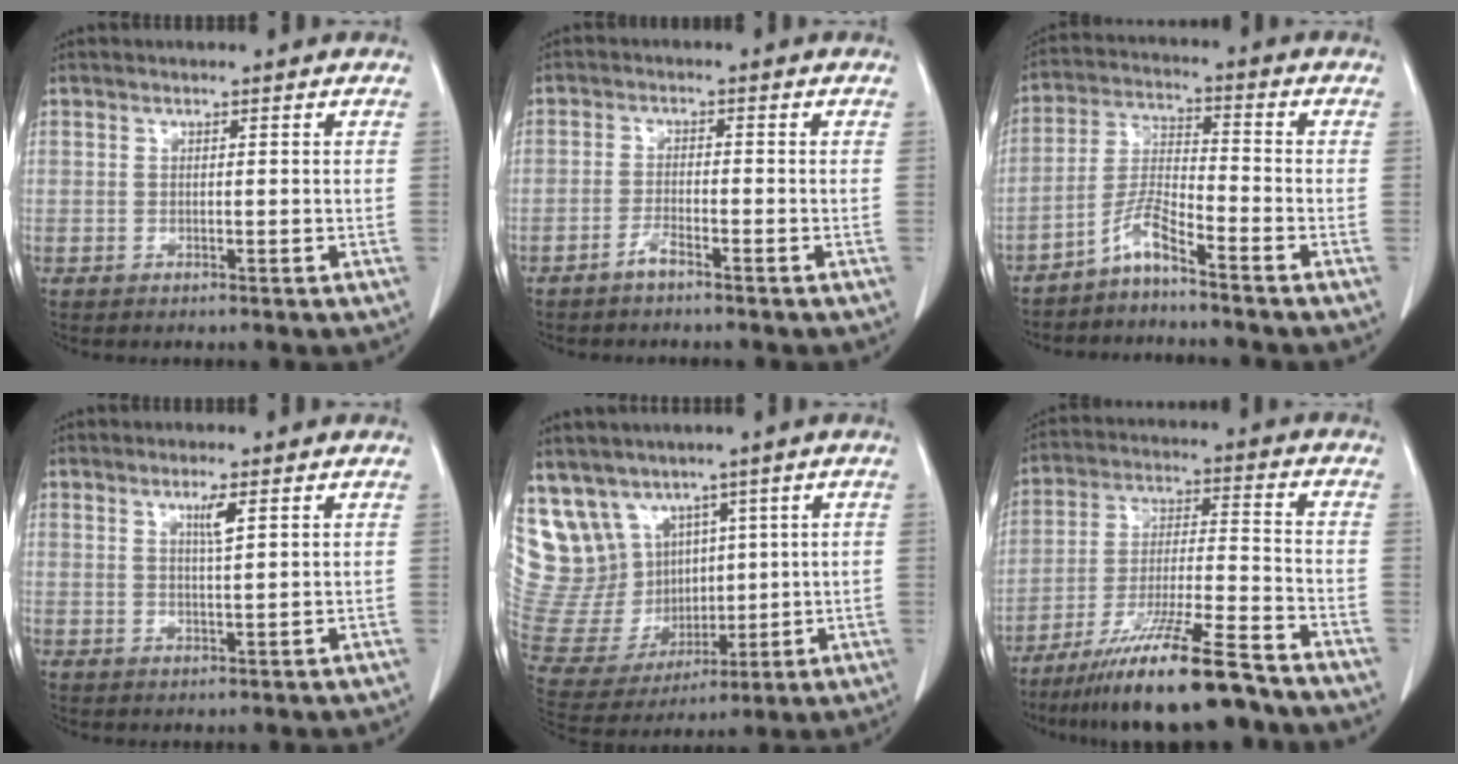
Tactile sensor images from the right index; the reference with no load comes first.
{"total": 1.9, "force": [-1.6, 0.2, 1.1], "torque": [-0.023, 0.000, -0.032]}
{"total": 5.2, "force": [-4.2, 0.0, 3.0], "torque": [-0.069, -0.007, -0.089]}
{"total": 2.6, "force": [1.4, 0.0, 2.2], "torque": [-0.042, -0.004, 0.026]}
{"total": 16.6, "force": [8.2, 13.4, 5.5], "torque": [-0.145, 0.069, 0.196]}
{"total": 15.3, "force": [-11.9, 0.5, 9.6], "torque": [-0.180, -0.028, -0.207]}